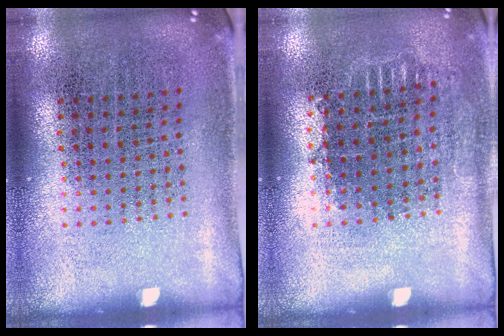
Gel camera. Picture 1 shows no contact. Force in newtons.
{"total": 0.7, "press": 0.7, "slide": 0.4}